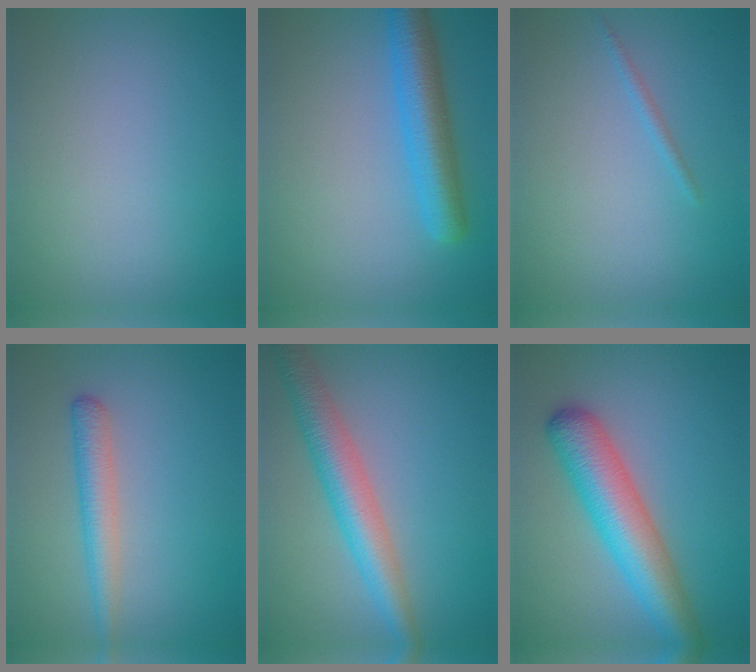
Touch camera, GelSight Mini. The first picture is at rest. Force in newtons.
{"total": 5.3, "press": 5.3, "slide": 0.3}
{"total": 0.8, "press": 0.8, "slide": 0.0}
{"total": 2.8, "press": 2.8, "slide": 0.1}
{"total": 5.3, "press": 5.3, "slide": 0.2}
{"total": 7.1, "press": 7.1, "slide": 0.2}